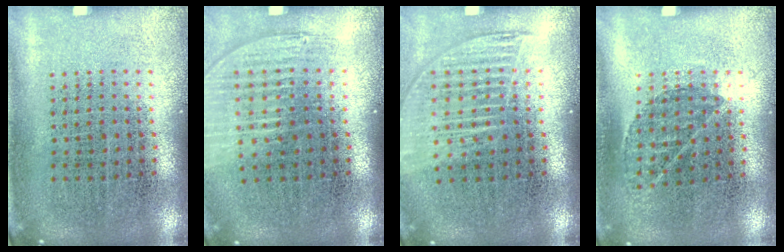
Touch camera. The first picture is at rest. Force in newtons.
{"total": 1.2, "press": 1.1, "slide": 0.5}
{"total": 1.4, "press": 1.3, "slide": 0.5}
{"total": 0.8, "press": 0.6, "slide": 0.5}